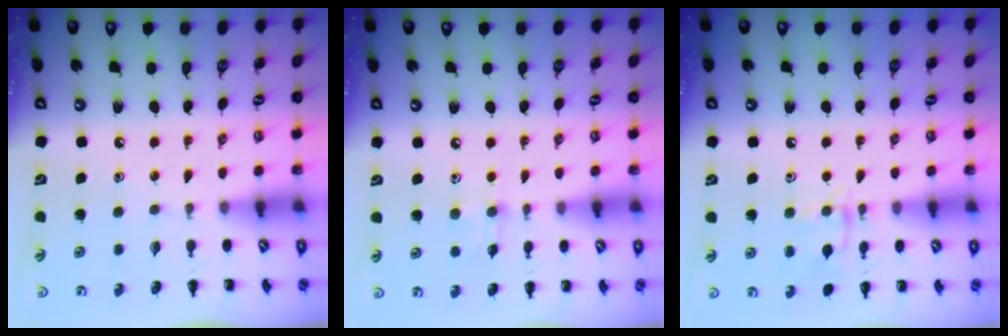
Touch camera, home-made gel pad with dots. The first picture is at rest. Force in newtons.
{"total": 3.2, "press": 3.1, "slide": 1.0}
{"total": 8.9, "press": 8.9, "slide": 0.7}